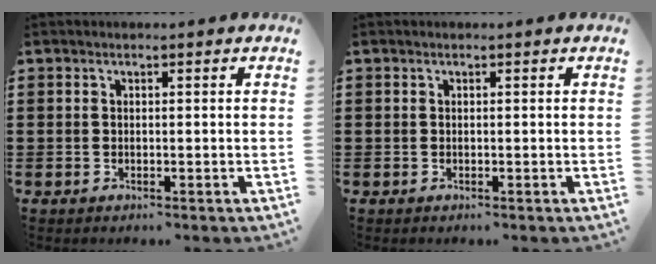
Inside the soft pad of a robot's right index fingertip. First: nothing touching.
{"total": 0.0}